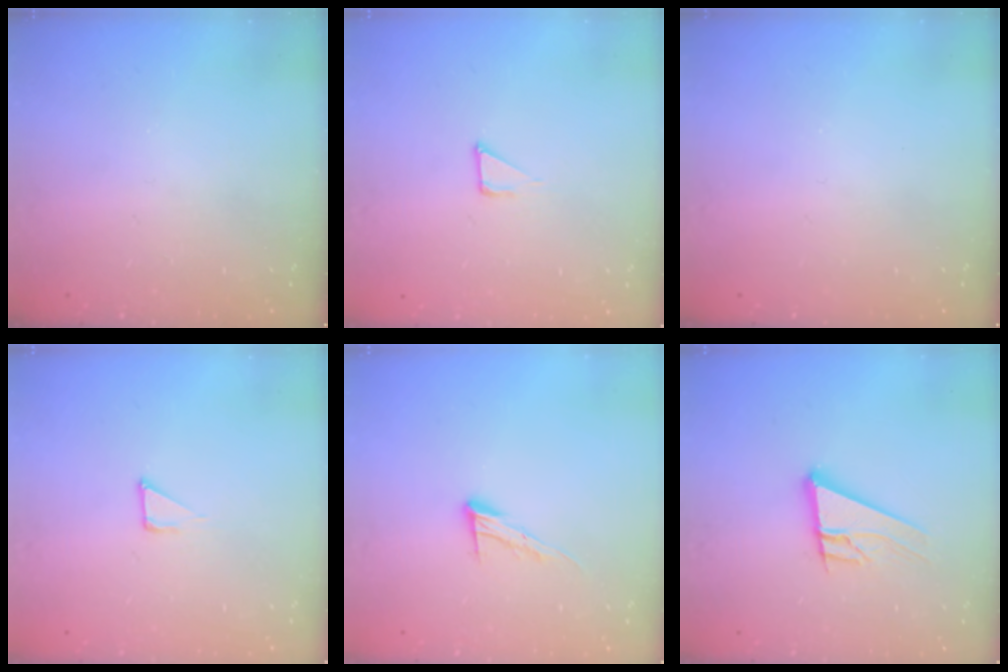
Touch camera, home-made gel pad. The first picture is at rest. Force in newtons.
{"total": 2.3, "press": 2.3, "slide": 0.1}
{"total": 0.0}
{"total": 2.3, "press": 2.3, "slide": 0.1}
{"total": 9.1, "press": 9.1, "slide": 0.6}
{"total": 11.4, "press": 11.3, "slide": 2.0}